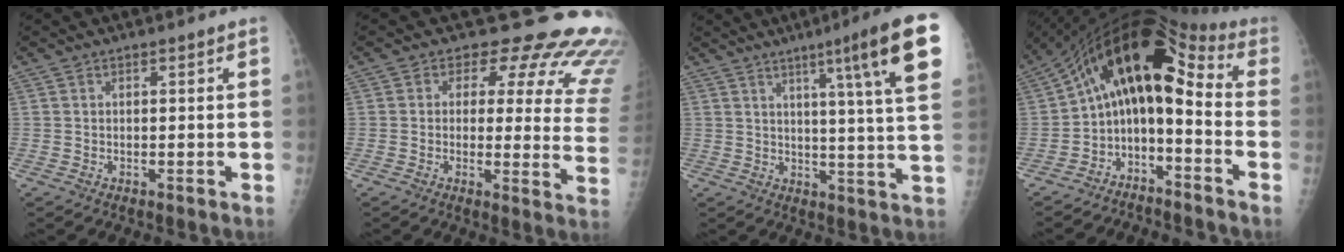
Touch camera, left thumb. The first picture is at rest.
{"total": 18.7, "force": [14.2, 8.4, 8.7], "torque": [-0.049, -0.091, 0.127]}
{"total": 16.6, "force": [8.0, 0.5, 14.6], "torque": [-0.191, -0.032, 0.095]}
{"total": 14.7, "force": [-3.0, 7.8, 12.0], "torque": [-0.168, 0.114, -0.058]}